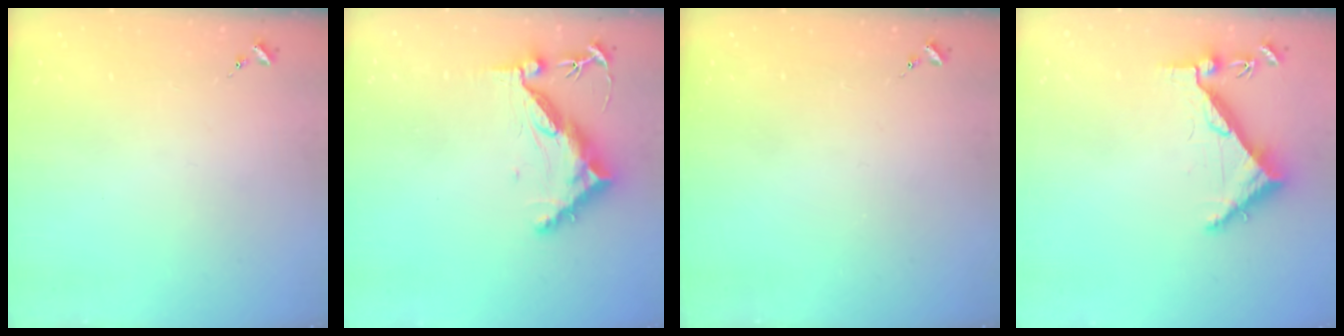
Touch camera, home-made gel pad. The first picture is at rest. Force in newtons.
{"total": 10.4, "press": 10.3, "slide": 0.9}
{"total": 0.0}
{"total": 6.3, "press": 6.2, "slide": 0.7}